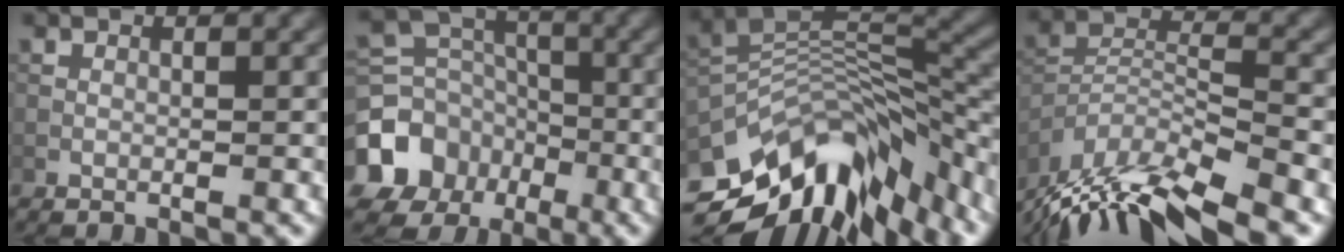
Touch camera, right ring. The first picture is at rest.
{"total": 11.9, "force": [-5.9, 9.7, 3.8], "torque": [-0.107, -0.028, -0.108]}
{"total": 12.6, "force": [-7.1, 5.6, 8.8], "torque": [-0.166, 0.026, -0.123]}
{"total": 11.8, "force": [-9.6, 2.8, 6.3], "torque": [-0.132, 0.005, -0.158]}